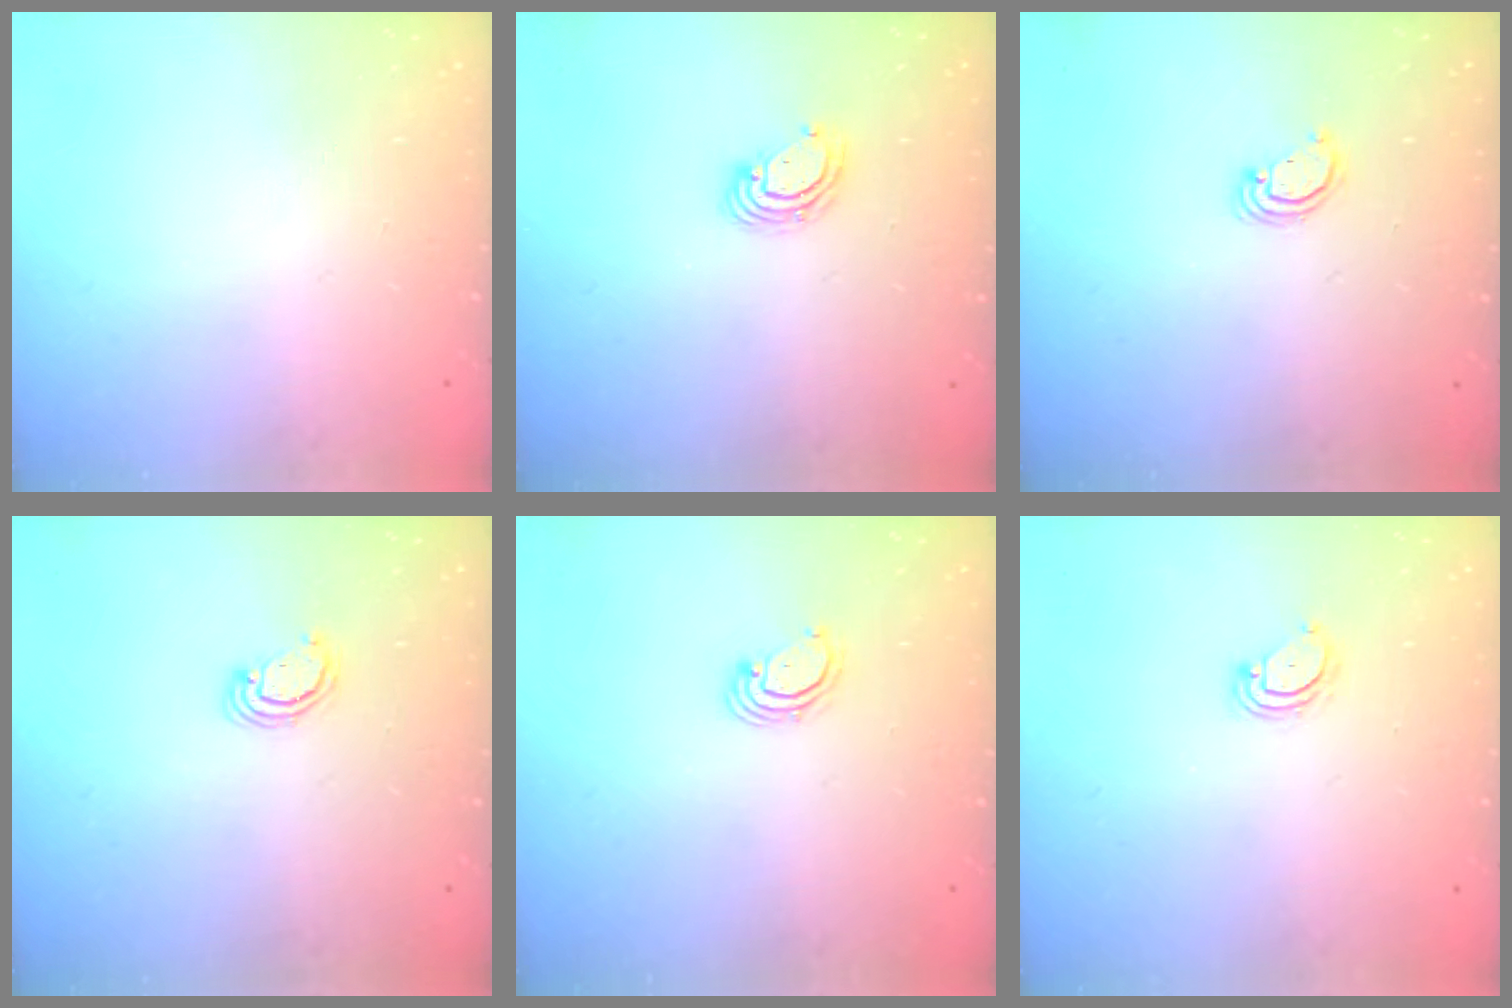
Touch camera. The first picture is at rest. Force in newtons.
{"total": 4.4, "press": 4.4, "slide": 0.4}
{"total": 2.8, "press": 2.8, "slide": 0.2}
{"total": 2.6, "press": 2.5, "slide": 0.2}
{"total": 2.7, "press": 2.7, "slide": 0.3}
{"total": 2.3, "press": 2.3, "slide": 0.2}